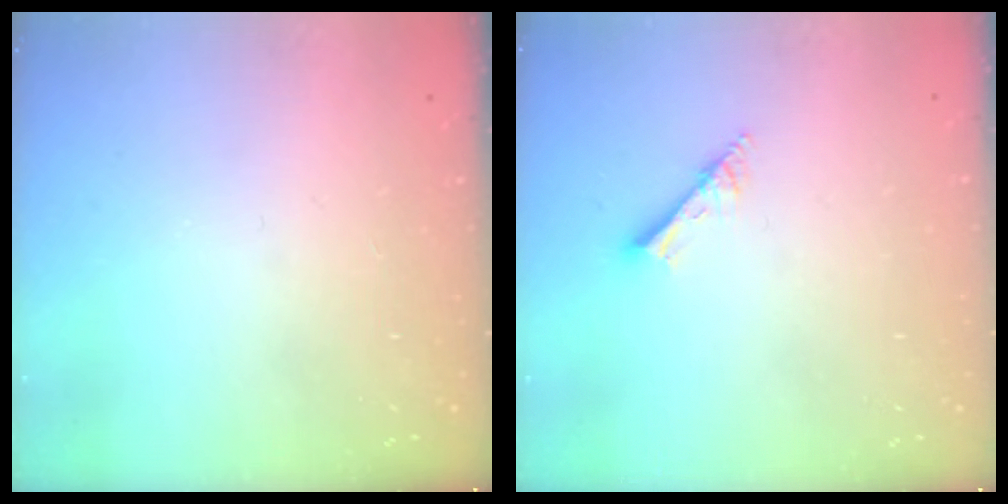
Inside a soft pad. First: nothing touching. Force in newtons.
{"total": 2.5, "press": 2.5, "slide": 0.2}